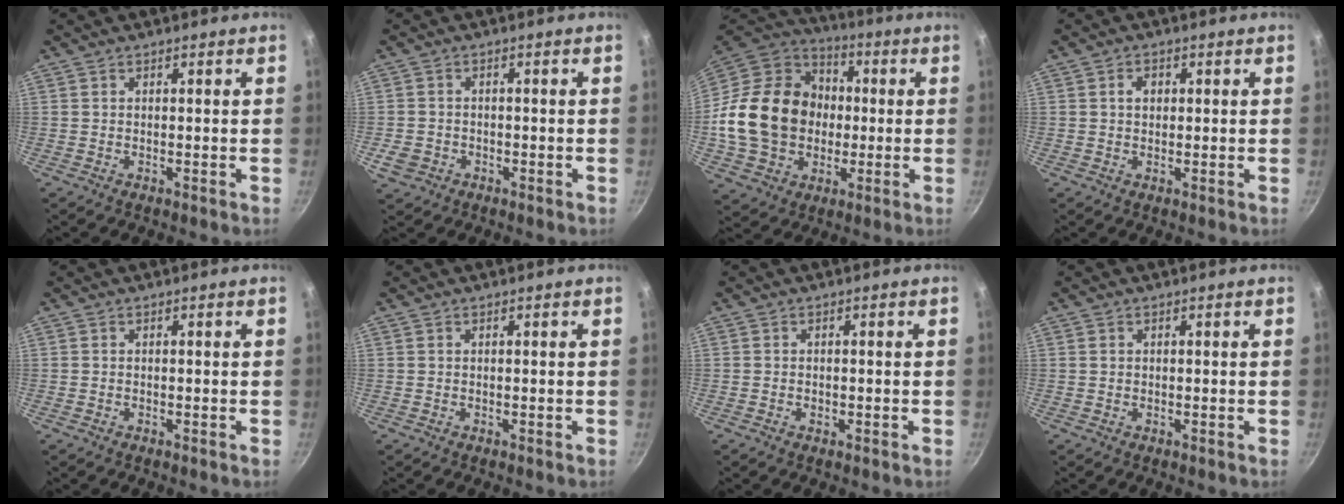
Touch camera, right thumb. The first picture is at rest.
{"total": 4.0, "force": [-1.5, 3.3, 1.7], "torque": [-0.032, 0.013, -0.021]}
{"total": 23.0, "force": [-1.2, 18.6, 13.5], "torque": [-0.221, 0.036, -0.015]}
{"total": 2.4, "force": [0.5, 1.8, 1.4], "torque": [-0.010, 0.004, 0.008]}
{"total": 0.0}
{"total": 0.0}
{"total": 1.1, "force": [-0.4, 0.7, 0.7], "torque": [-0.013, 0.003, -0.008]}
{"total": 0.5, "force": [0.2, 0.5, 0.1], "torque": [-0.001, 0.003, 0.003]}